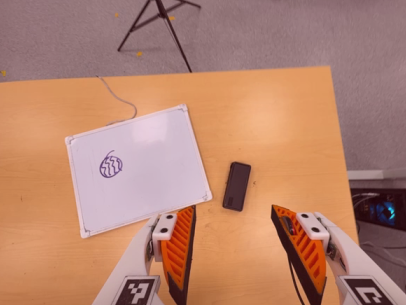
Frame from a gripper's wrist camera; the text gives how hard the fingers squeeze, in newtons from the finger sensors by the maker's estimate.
{"total": 0.0}